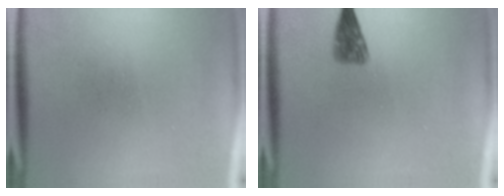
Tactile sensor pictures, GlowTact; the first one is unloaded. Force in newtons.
{"total": 2.5}